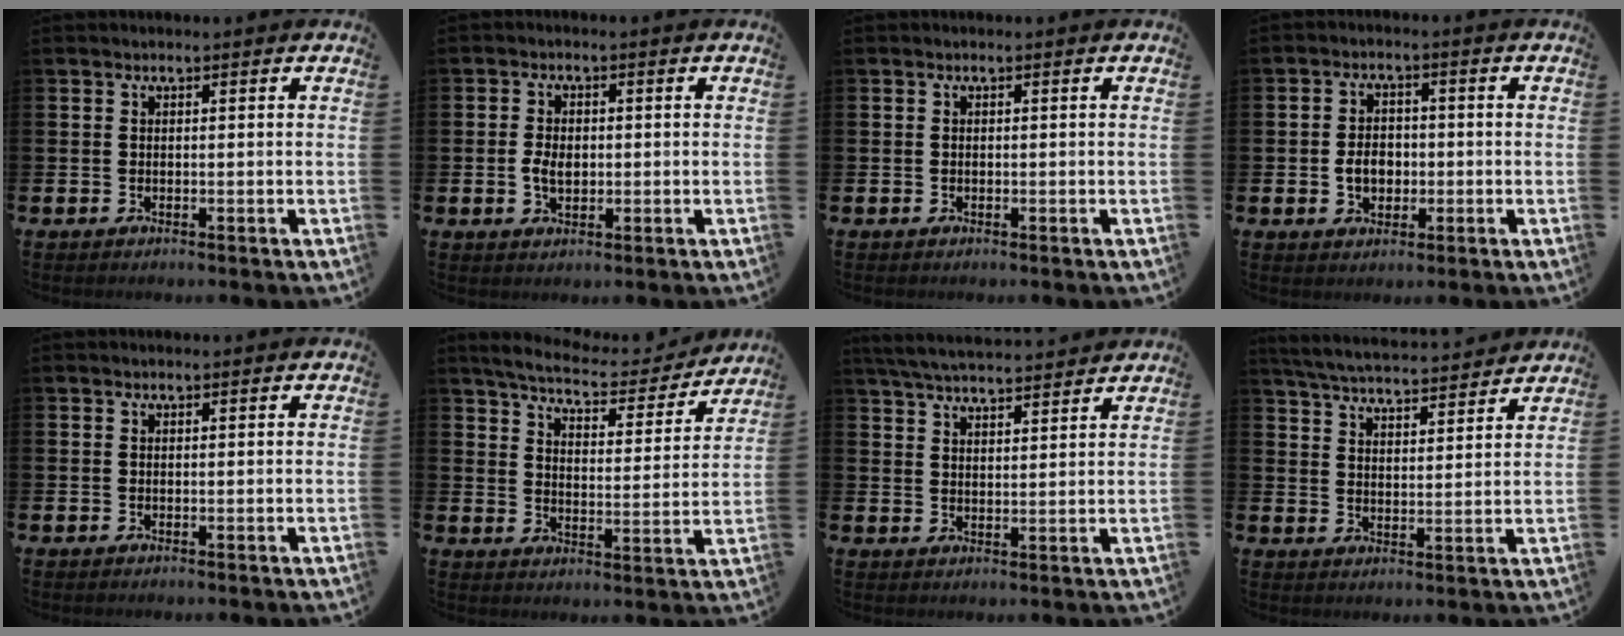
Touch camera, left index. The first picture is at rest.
{"total": 3.3, "force": [-0.1, 2.1, 2.5], "torque": [-0.036, 0.003, -0.006]}
{"total": 0.0}
{"total": 3.8, "force": [-0.6, 2.9, 2.4], "torque": [-0.030, -0.001, -0.020]}
{"total": 0.0}
{"total": 6.4, "force": [6.0, 1.0, 1.8], "torque": [-0.054, -0.045, 0.099]}
{"total": 5.5, "force": [5.4, 0.4, 1.0], "torque": [-0.035, -0.026, 0.097]}
{"total": 5.6, "force": [5.5, 0.4, 0.9], "torque": [-0.037, -0.038, 0.095]}